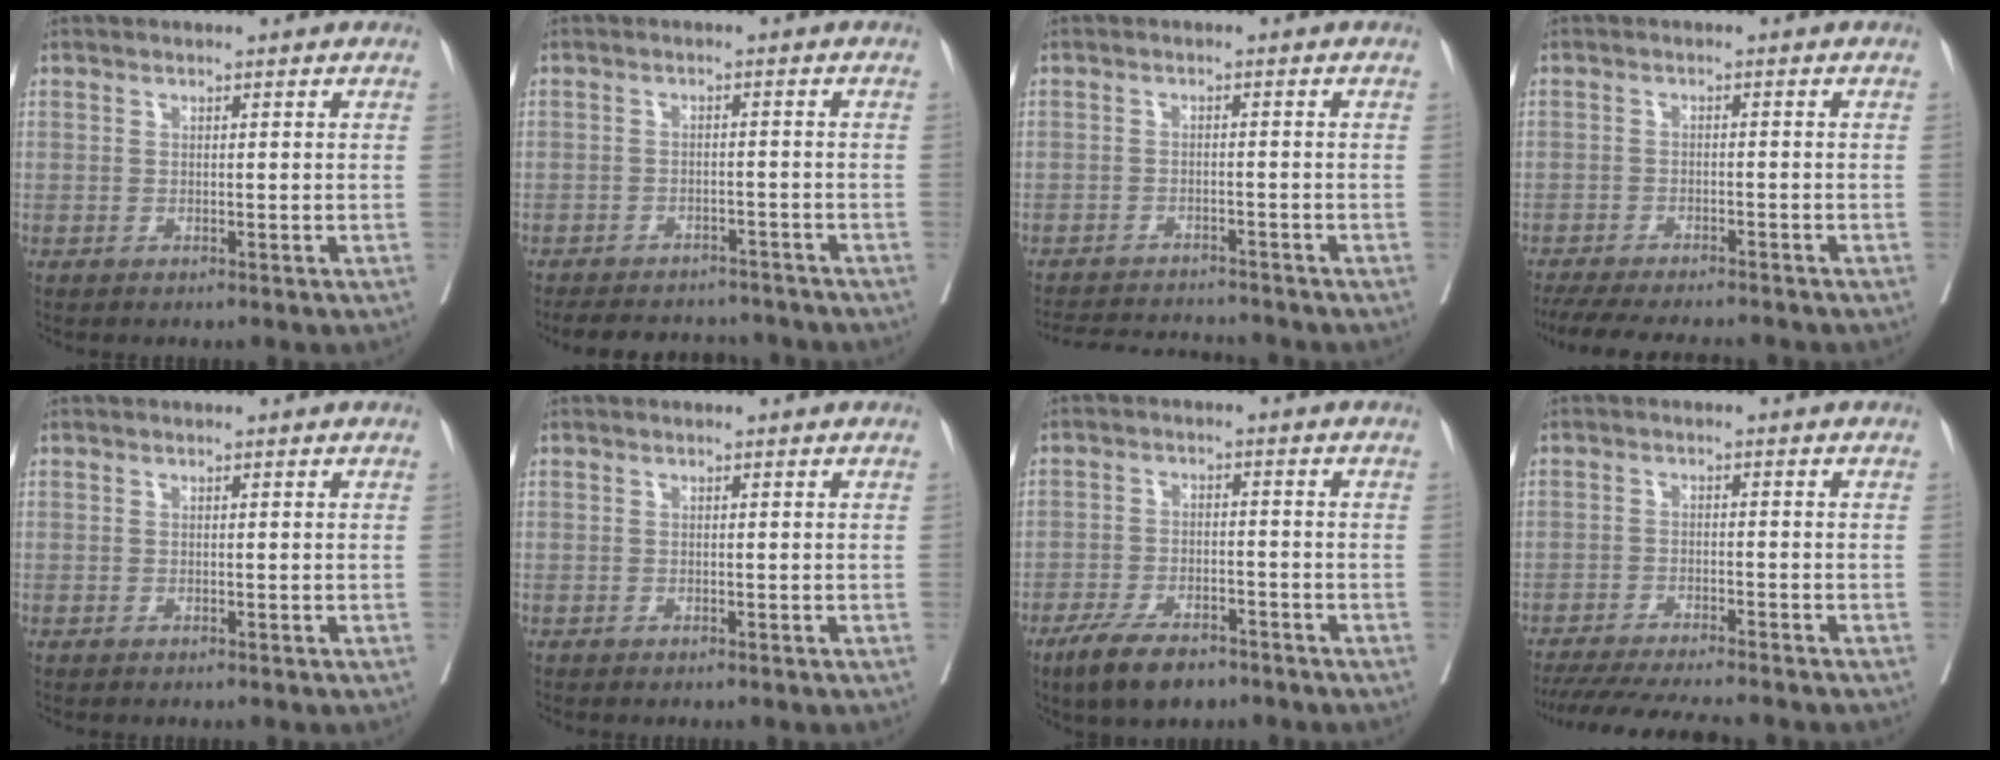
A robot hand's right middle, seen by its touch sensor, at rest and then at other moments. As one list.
[{"total": 11.7, "force": [-10.6, 3.8, 3.3], "torque": [-0.057, 0.009, -0.133]}, {"total": 8.5, "force": [-8.3, 0.8, 1.7], "torque": [-0.025, 0.000, -0.124]}, {"total": 12.9, "force": [-11.5, 2.3, 5.4], "torque": [-0.092, -0.014, -0.159]}, {"total": 0.0}, {"total": 0.0}, {"total": 7.9, "force": [-5.8, 2.8, 4.5], "torque": [-0.084, -0.008, -0.100]}, {"total": 13.4, "force": [-12.0, 0.9, 6.0], "torque": [-0.087, -0.023, -0.175]}]